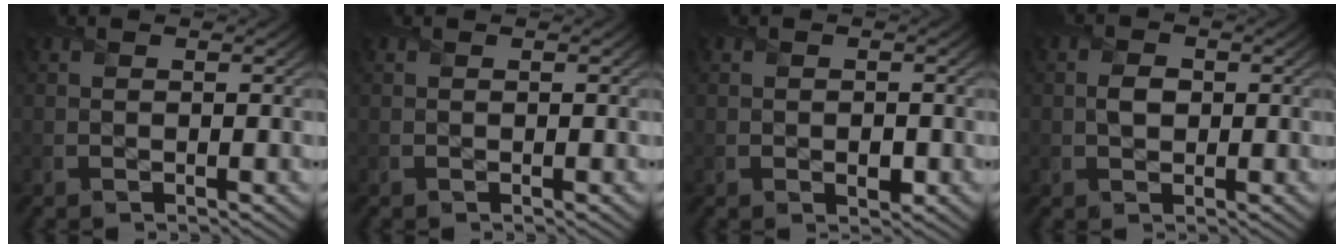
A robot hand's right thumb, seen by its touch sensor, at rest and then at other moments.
{"total": 0.0}
{"total": 1.2, "force": [-0.4, 0.9, 0.8], "torque": [-0.006, -0.007, -0.004]}
{"total": 1.8, "force": [0.0, 1.5, 1.1], "torque": [-0.022, -0.004, -0.001]}